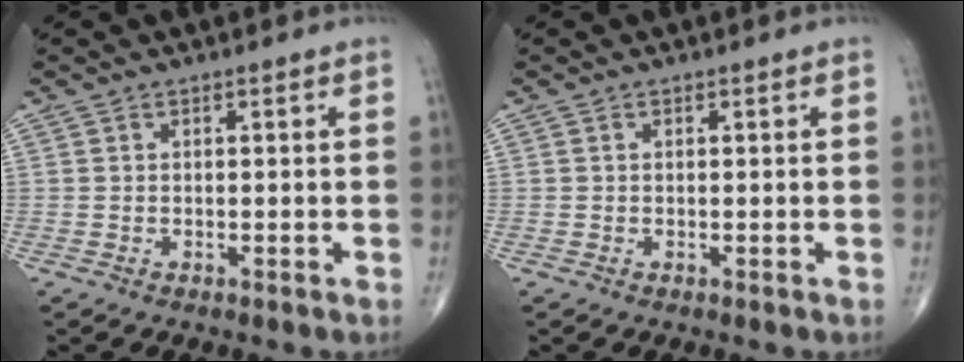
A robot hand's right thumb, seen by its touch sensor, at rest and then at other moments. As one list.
[{"total": 0.0}]